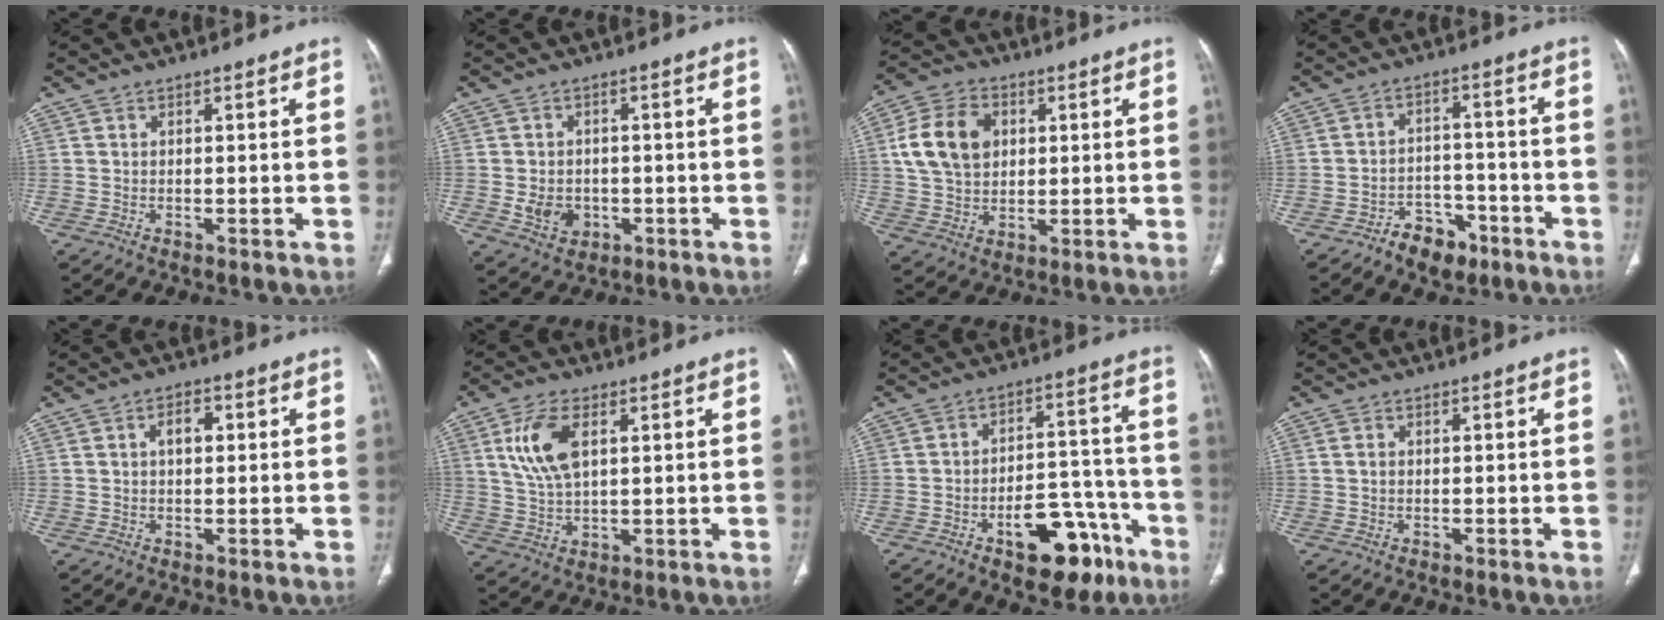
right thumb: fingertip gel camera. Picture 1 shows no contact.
{"total": 5.4, "force": [-1.2, 4.4, 3.0], "torque": [-0.038, 0.005, -0.009]}
{"total": 12.7, "force": [2.9, 9.3, 8.1], "torque": [-0.135, 0.006, 0.051]}
{"total": 7.1, "force": [-4.7, 4.5, 2.8], "torque": [-0.018, 0.040, -0.073]}
{"total": 3.5, "force": [0.7, 2.1, 2.7], "torque": [-0.039, 0.010, 0.010]}
{"total": 9.7, "force": [3.2, 5.0, 7.6], "torque": [-0.155, -0.004, 0.065]}
{"total": 15.0, "force": [-8.0, 7.7, 10.0], "torque": [-0.099, 0.065, -0.106]}
{"total": 1.1, "force": [0.1, 0.8, 0.7], "torque": [-0.014, 0.002, 0.001]}